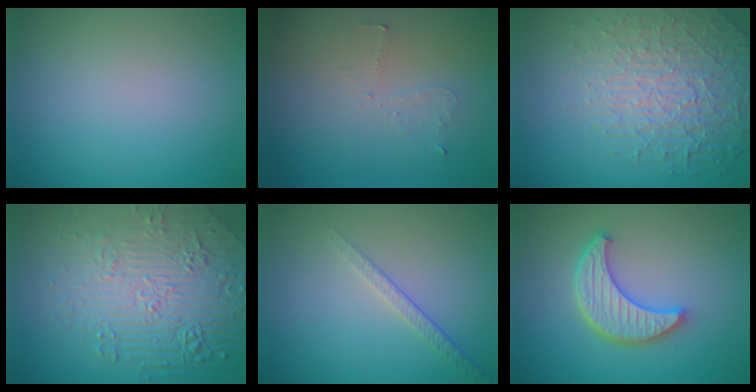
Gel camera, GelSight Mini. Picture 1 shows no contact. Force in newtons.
{"total": 0.7, "press": 0.6, "slide": 0.4}
{"total": 5.3, "press": 4.7, "slide": 2.5}
{"total": 8.9, "press": 6.1, "slide": 6.4}
{"total": 1.6, "press": 1.0, "slide": 1.3}
{"total": 4.7, "press": 4.1, "slide": 2.4}